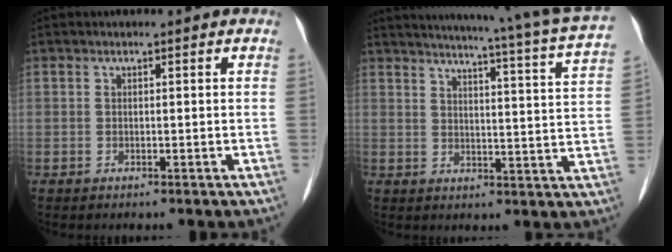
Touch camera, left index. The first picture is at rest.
{"total": 18.7, "force": [16.3, -1.2, 9.0], "torque": [-0.140, -0.053, 0.188]}